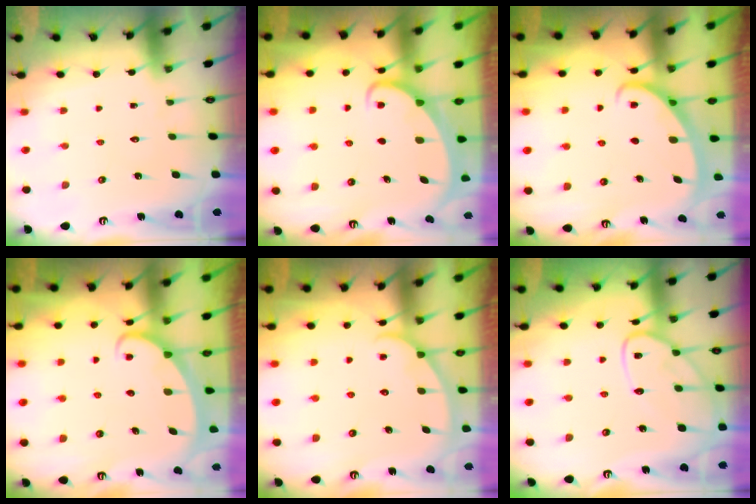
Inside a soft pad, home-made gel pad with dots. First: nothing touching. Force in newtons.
{"total": 2.2, "press": 2.2, "slide": 0.3}
{"total": 2.9, "press": 2.9, "slide": 0.3}
{"total": 2.6, "press": 2.6, "slide": 0.3}
{"total": 1.9, "press": 1.9, "slide": 0.2}
{"total": 12.9, "press": 12.8, "slide": 1.0}